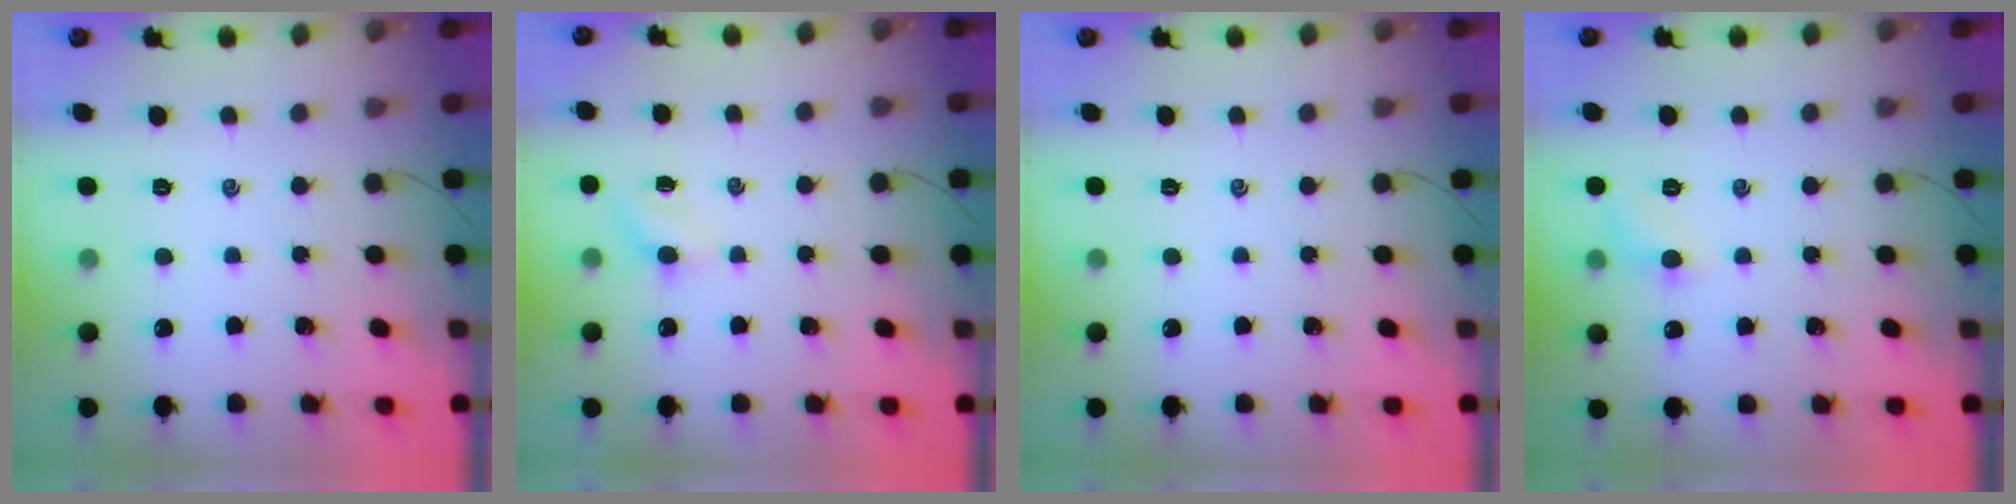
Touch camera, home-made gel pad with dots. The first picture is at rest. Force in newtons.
{"total": 3.0, "press": 2.8, "slide": 0.9}
{"total": 0.0}
{"total": 6.3, "press": 6.0, "slide": 1.7}